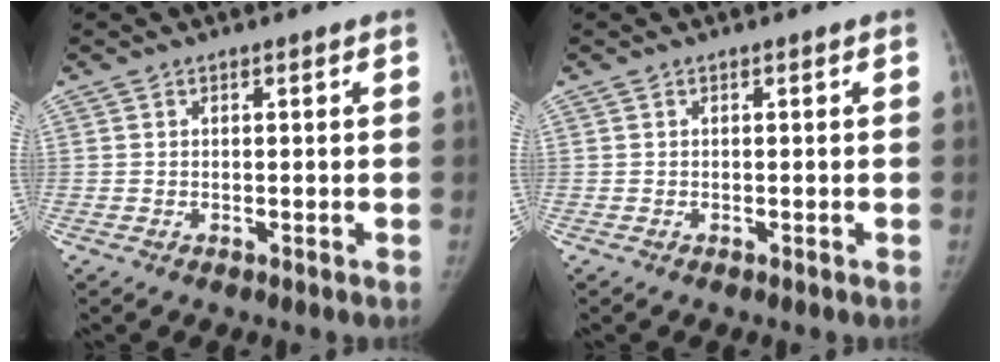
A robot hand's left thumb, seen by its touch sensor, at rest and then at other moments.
{"total": 0.0}